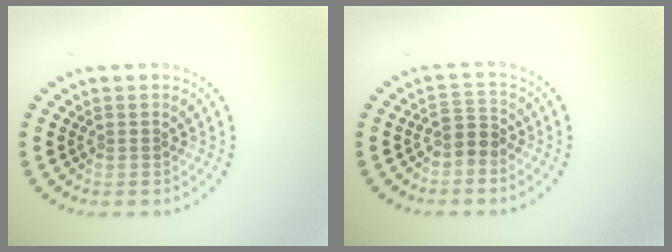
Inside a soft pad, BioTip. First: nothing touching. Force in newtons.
{"total": 2.0, "press": 1.5, "slide": 1.3}